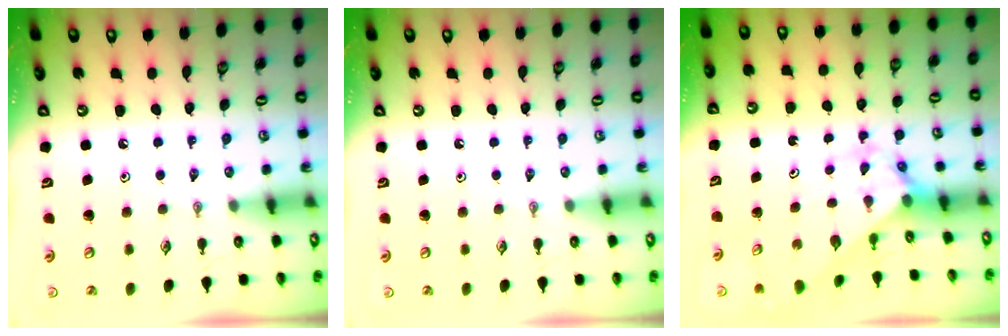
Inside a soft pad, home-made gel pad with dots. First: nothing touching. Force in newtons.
{"total": 0.0}
{"total": 2.2, "press": 2.2, "slide": 0.2}